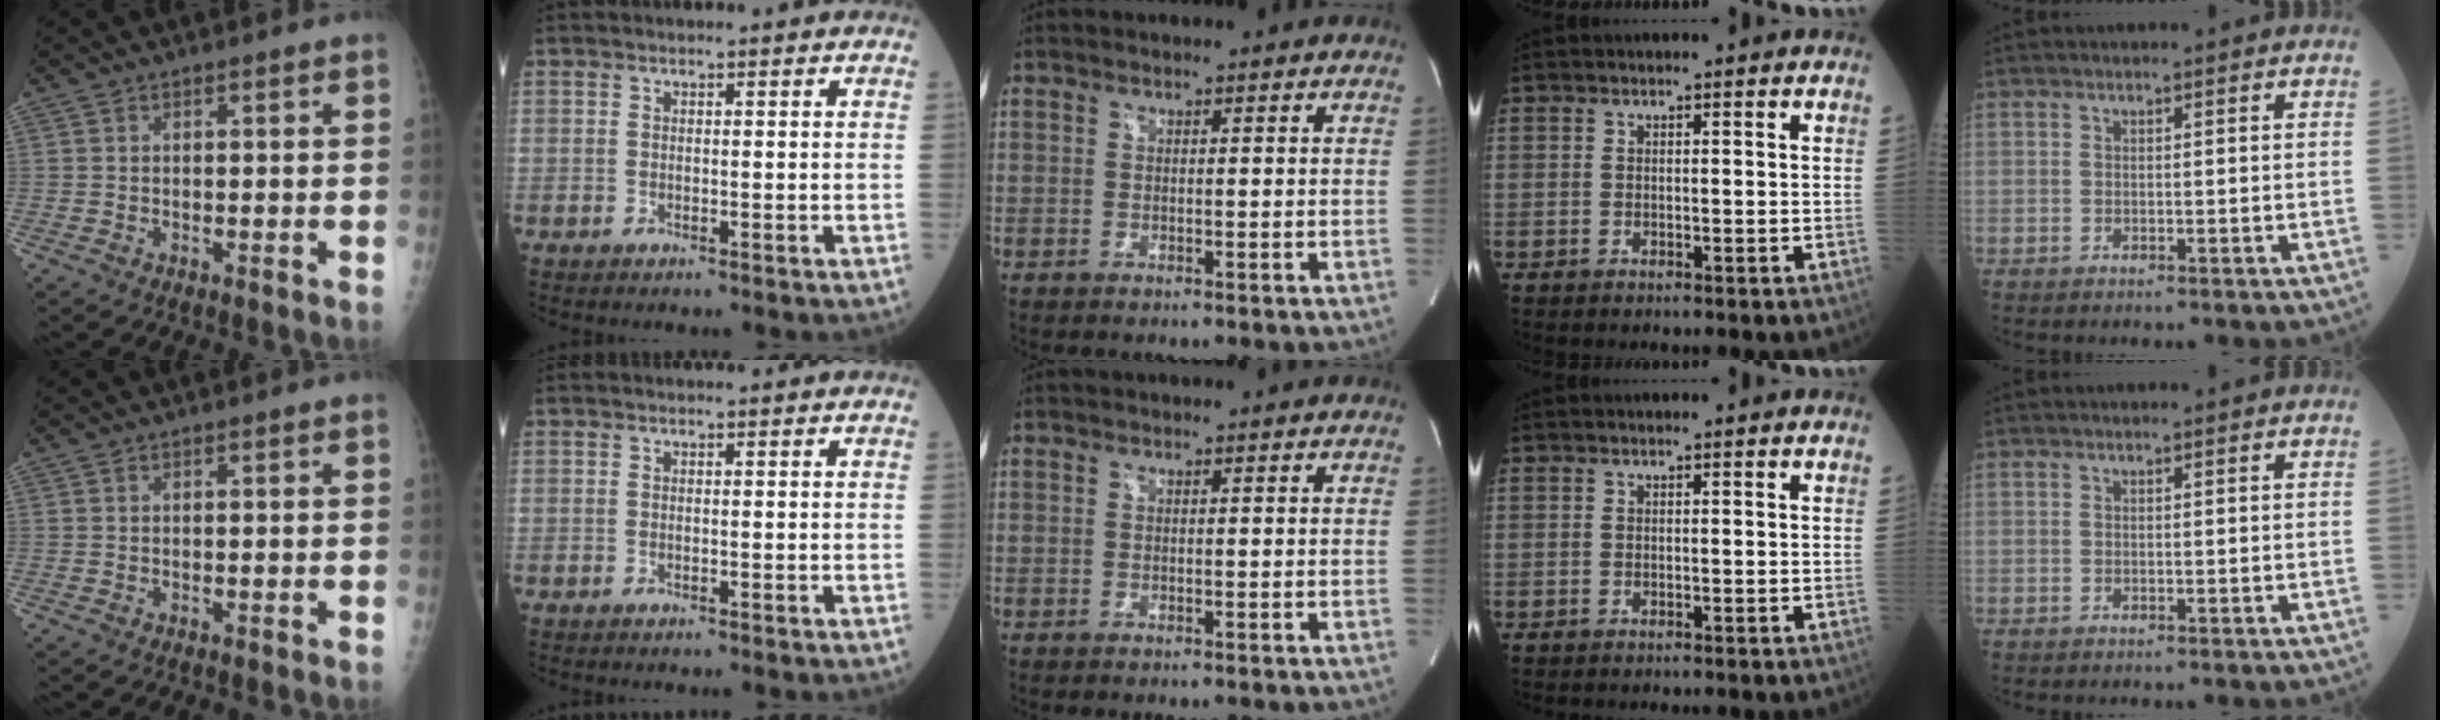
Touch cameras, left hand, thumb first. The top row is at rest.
{}